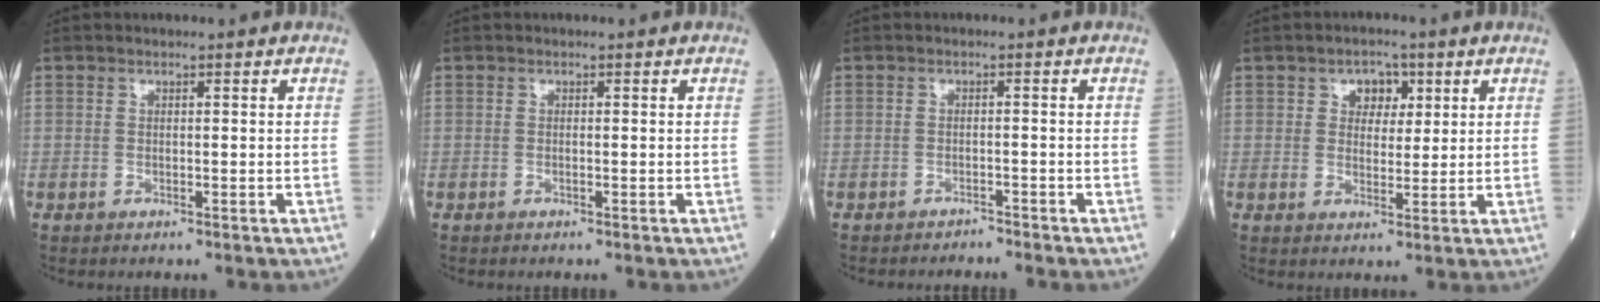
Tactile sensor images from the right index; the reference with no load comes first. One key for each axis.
{"total": 0.0}
{"total": 1.8, "fx": -1.7, "fy": -0.2, "fz": -0.4, "tx": 0.012, "ty": -0.005, "tz": -0.025}
{"total": 4.0, "fx": 1.7, "fy": 2.8, "fz": 2.3, "tx": -0.029, "ty": 0.008, "tz": 0.025}